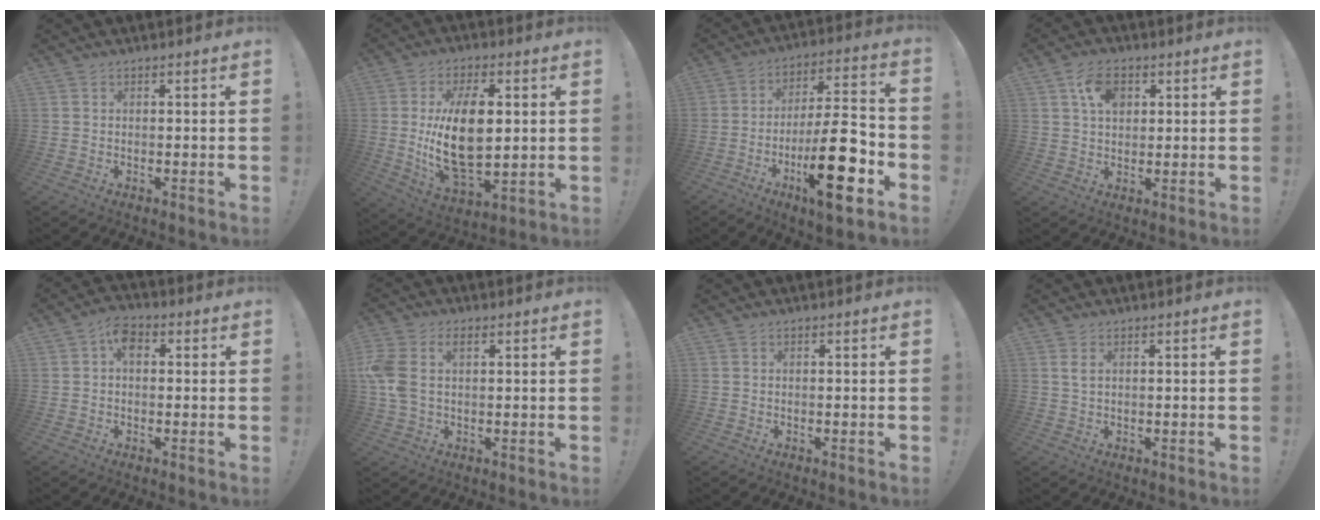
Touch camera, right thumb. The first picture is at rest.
{"total": 18.7, "force": [1.8, 9.9, 15.8], "torque": [-0.294, -0.013, 0.029]}
{"total": 21.0, "force": [-7.7, 6.2, 18.5], "torque": [-0.298, 0.043, -0.117]}
{"total": 8.1, "force": [3.1, 5.4, 5.2], "torque": [-0.086, 0.003, 0.060]}
{"total": 5.3, "force": [0.8, 3.5, 3.9], "torque": [-0.058, 0.007, 0.015]}
{"total": 7.6, "force": [1.7, 5.1, 5.4], "torque": [-0.131, -0.003, 0.027]}
{"total": 0.0}
{"total": 1.8, "force": [0.8, 0.6, 1.5], "torque": [-0.025, -0.001, 0.012]}